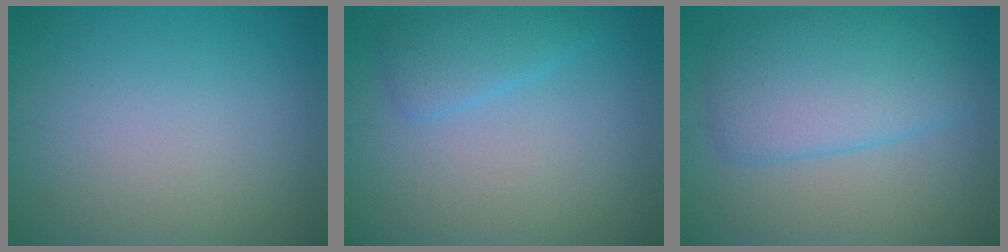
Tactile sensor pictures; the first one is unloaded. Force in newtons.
{"total": 2.4, "press": 2.4, "slide": 0.2}
{"total": 5.8, "press": 5.8, "slide": 0.3}